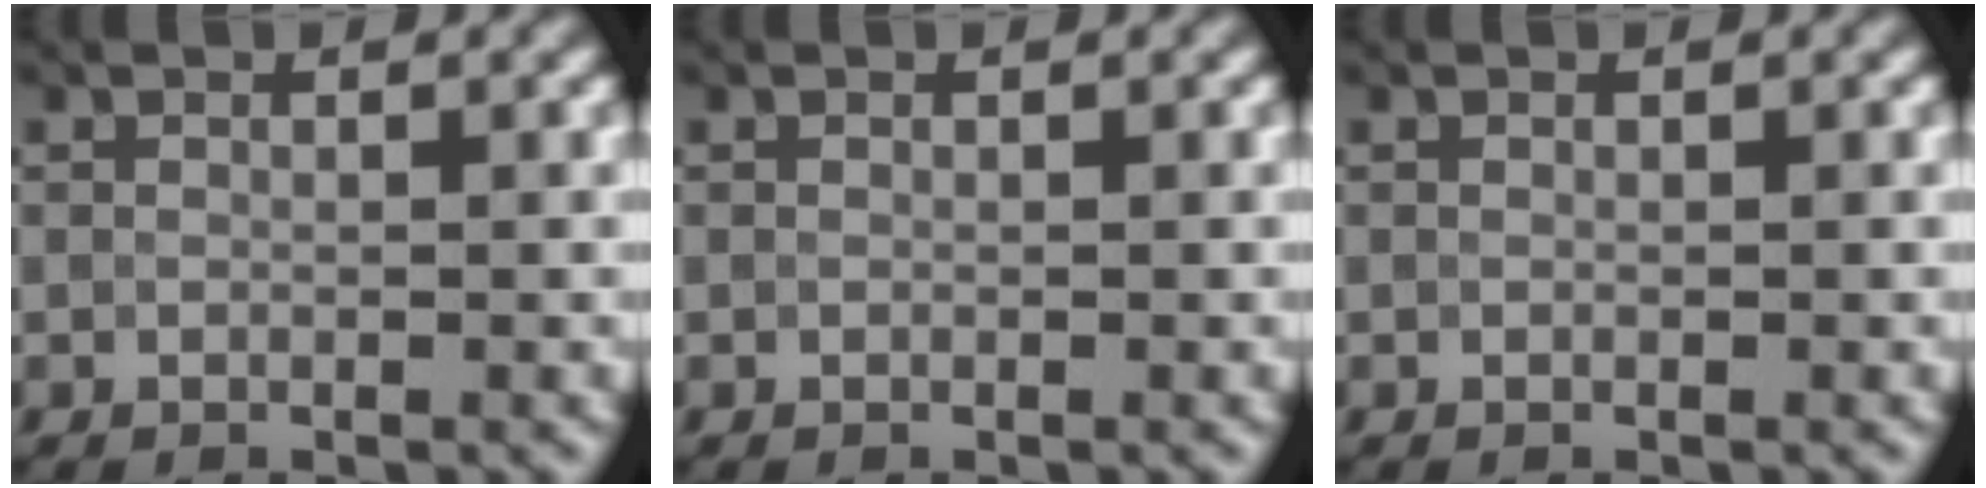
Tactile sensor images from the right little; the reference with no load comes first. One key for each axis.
{"total": 0.0}
{"total": 0.0}